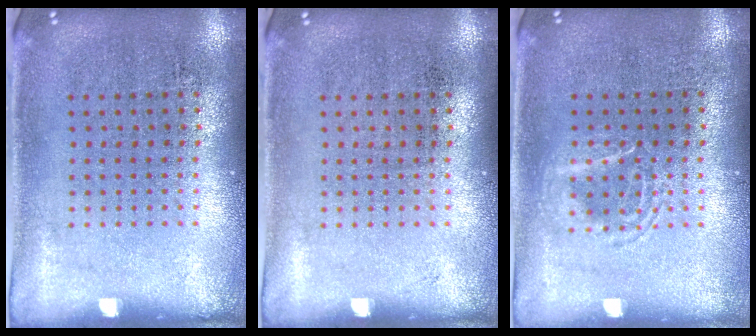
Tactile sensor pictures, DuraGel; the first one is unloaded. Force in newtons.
{"total": 0.0}
{"total": 1.6, "press": 1.6, "slide": 0.2}